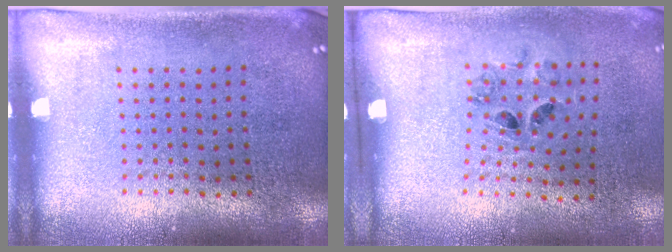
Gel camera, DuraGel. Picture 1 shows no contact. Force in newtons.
{"total": 1.4, "press": 0.8, "slide": 1.1}